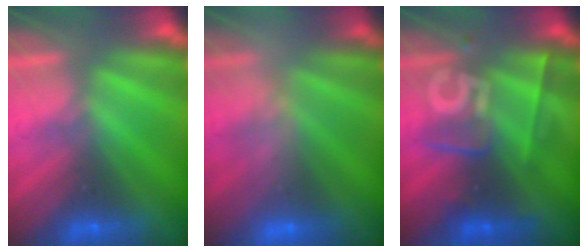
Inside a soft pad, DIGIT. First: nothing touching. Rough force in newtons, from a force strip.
{"total": 2.6}
{"total": 2.5}